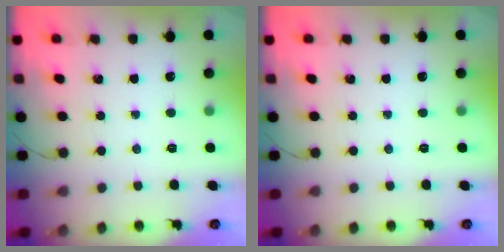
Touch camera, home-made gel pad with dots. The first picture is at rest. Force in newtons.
{"total": 0.0}